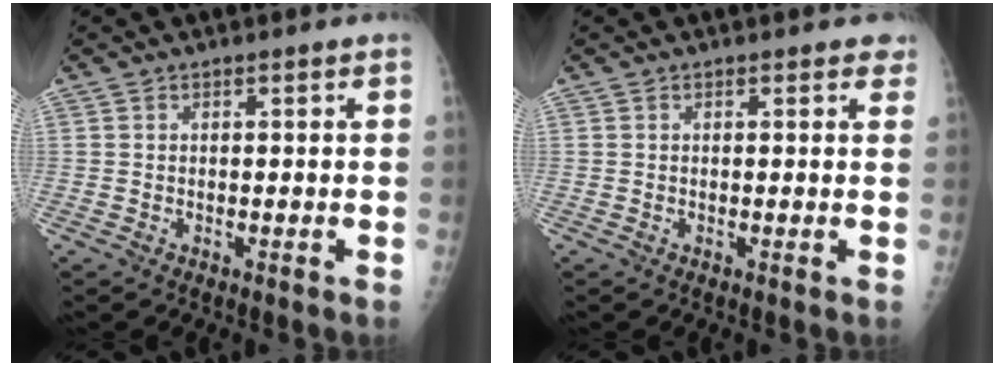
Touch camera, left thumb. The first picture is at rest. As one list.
[{"total": 1.4, "force": [1.0, 0.8, 0.6], "torque": [0.012, -0.002, 0.003]}]